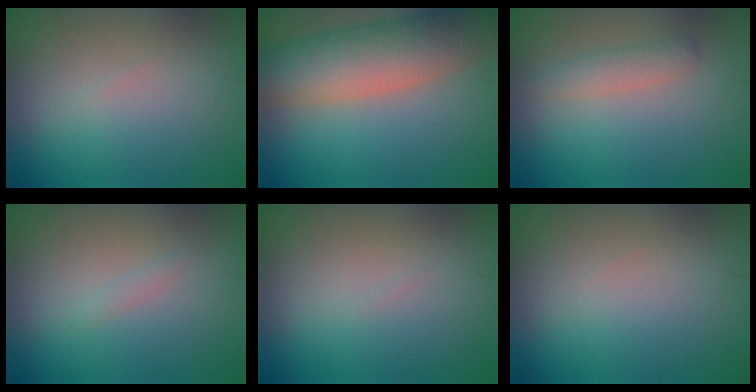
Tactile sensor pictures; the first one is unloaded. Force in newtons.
{"total": 8.2, "press": 8.2, "slide": 0.3}
{"total": 1.8, "press": 1.8, "slide": 0.0}
{"total": 0.6, "press": 0.6, "slide": 0.1}
{"total": 0.0}
{"total": 0.0}